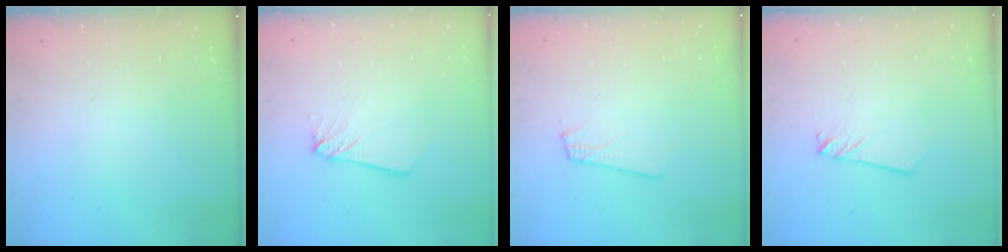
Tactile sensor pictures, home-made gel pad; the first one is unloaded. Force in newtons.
{"total": 2.6, "press": 2.6, "slide": 0.2}
{"total": 1.8, "press": 1.8, "slide": 0.1}
{"total": 2.5, "press": 2.5, "slide": 0.1}